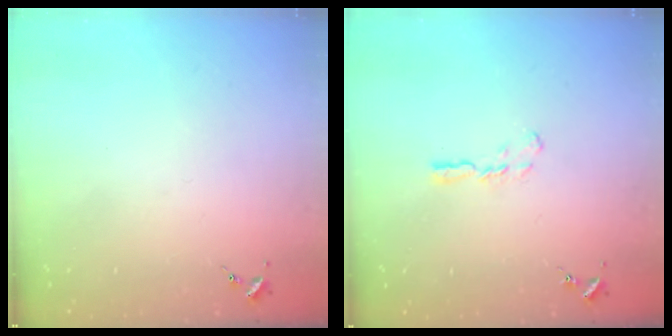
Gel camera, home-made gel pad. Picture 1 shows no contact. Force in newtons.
{"total": 5.8, "press": 5.8, "slide": 0.1}